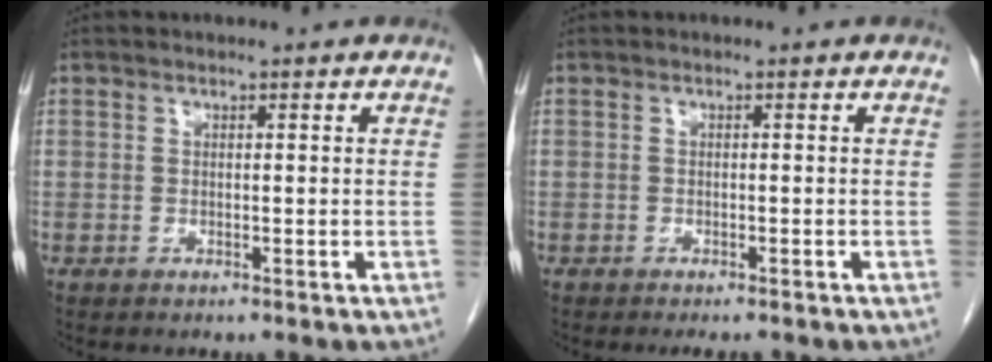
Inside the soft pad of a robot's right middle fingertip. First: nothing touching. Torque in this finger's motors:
{"motor_torque": [1.15, -0.99, 0.09, 0.04]}